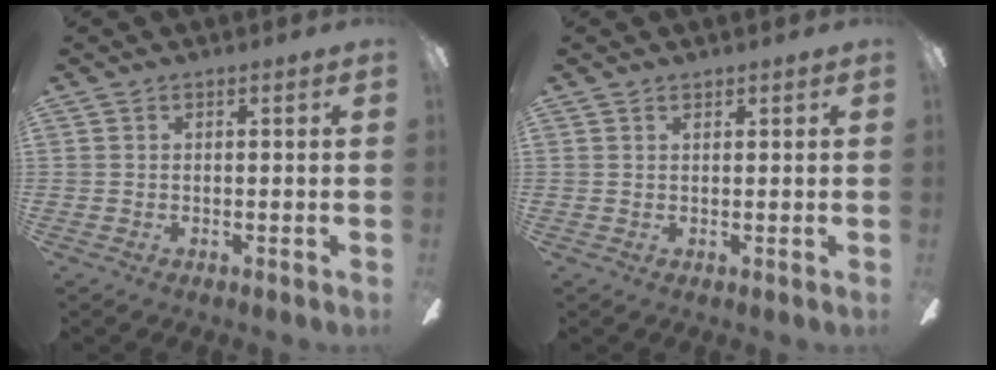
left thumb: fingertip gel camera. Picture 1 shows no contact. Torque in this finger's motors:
{"motor_torque": [0.10, -0.08, -0.13, 0.14, -0.04]}